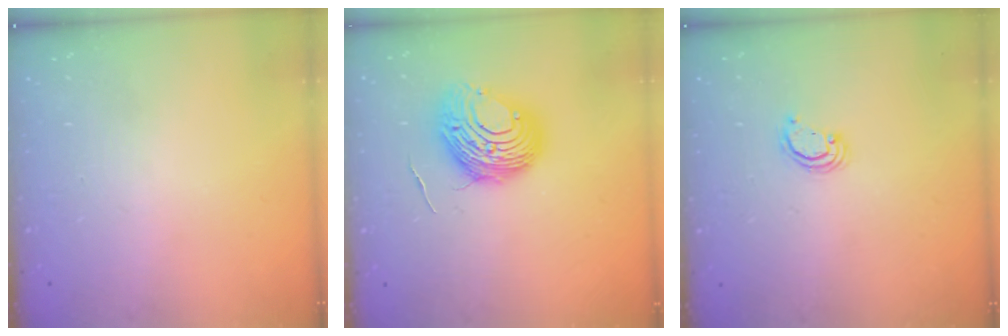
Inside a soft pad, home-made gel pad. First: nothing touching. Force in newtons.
{"total": 11.2, "press": 11.2, "slide": 1.2}
{"total": 2.1, "press": 2.1, "slide": 0.1}